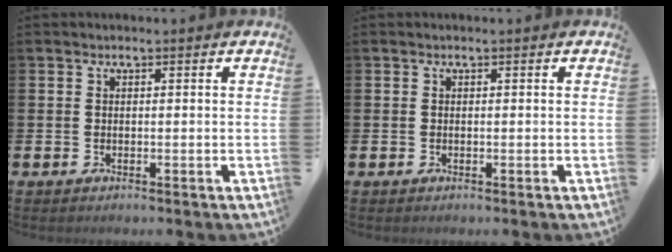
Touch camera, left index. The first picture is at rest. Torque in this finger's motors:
{"motor_torque": [-0.04, 0.07, -0.05, -0.01]}